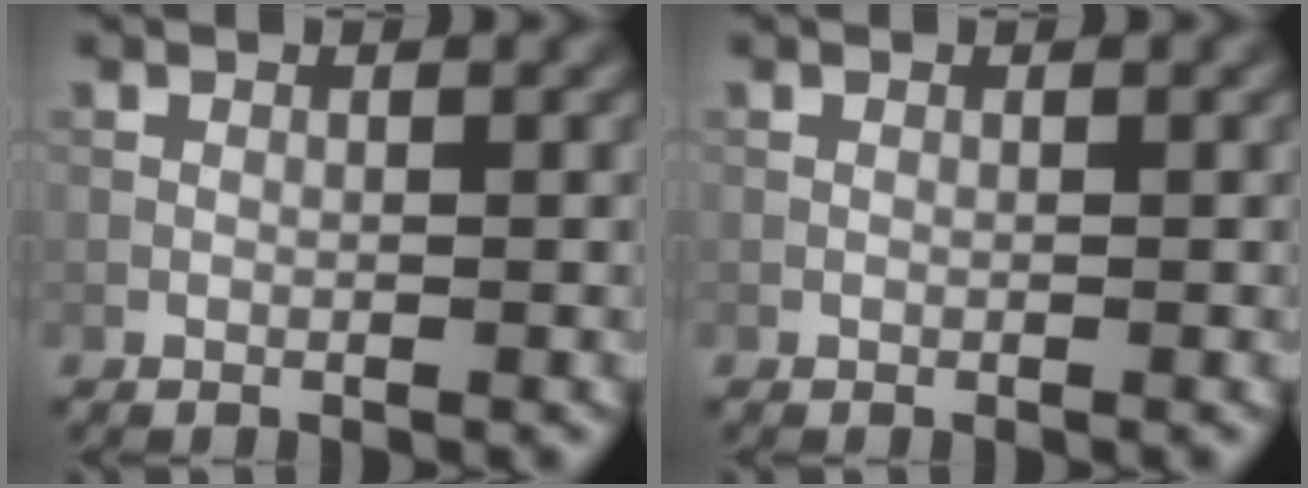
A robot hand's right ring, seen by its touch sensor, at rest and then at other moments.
{"total": 0.0}